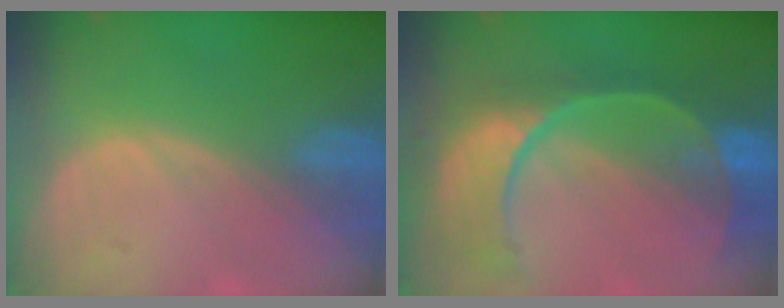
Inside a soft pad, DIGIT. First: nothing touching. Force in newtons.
{"total": 11.0, "press": 9.3, "slide": 6.0}